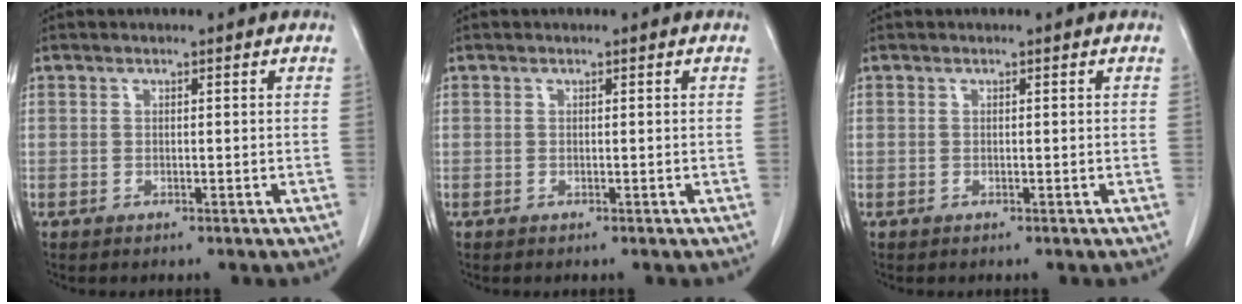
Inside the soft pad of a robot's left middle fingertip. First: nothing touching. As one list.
[{"total": 0.0}, {"total": 0.0}]